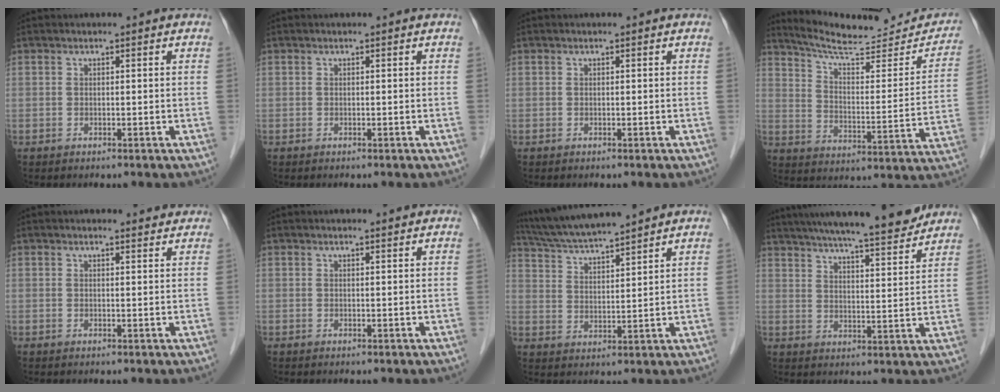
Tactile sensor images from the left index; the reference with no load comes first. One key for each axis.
{"total": 0.0}
{"total": 0.0}
{"total": 19.8, "fx": 18.2, "fy": 3.3, "fz": 6.8, "tx": -0.093, "ty": -0.028, "tz": 0.249}
{"total": 2.6, "fx": 2.5, "fy": 0.5, "fz": 0.3, "tx": -0.009, "ty": 0.001, "tz": 0.025}
{"total": 0.8, "fx": 0.8, "fy": -0.1, "fz": 0.1, "tx": -0.008, "ty": 0.001, "tz": 0.012}
{"total": 11.1, "fx": 10.1, "fy": -0.5, "fz": 4.5, "tx": -0.085, "ty": 0.021, "tz": 0.180}
{"total": 17.6, "fx": 15.6, "fy": 1.0, "fz": 8.0, "tx": -0.127, "ty": 0.009, "tz": 0.223}